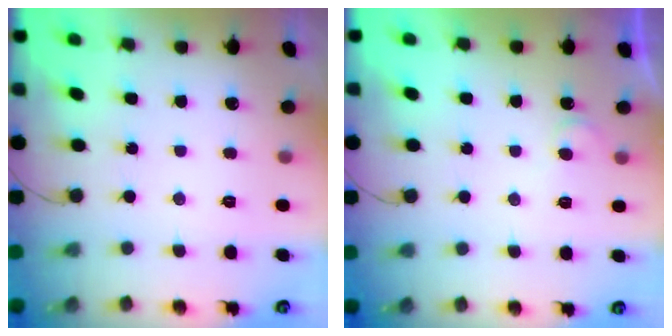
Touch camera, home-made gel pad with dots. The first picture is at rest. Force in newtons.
{"total": 4.4, "press": 4.4, "slide": 0.4}